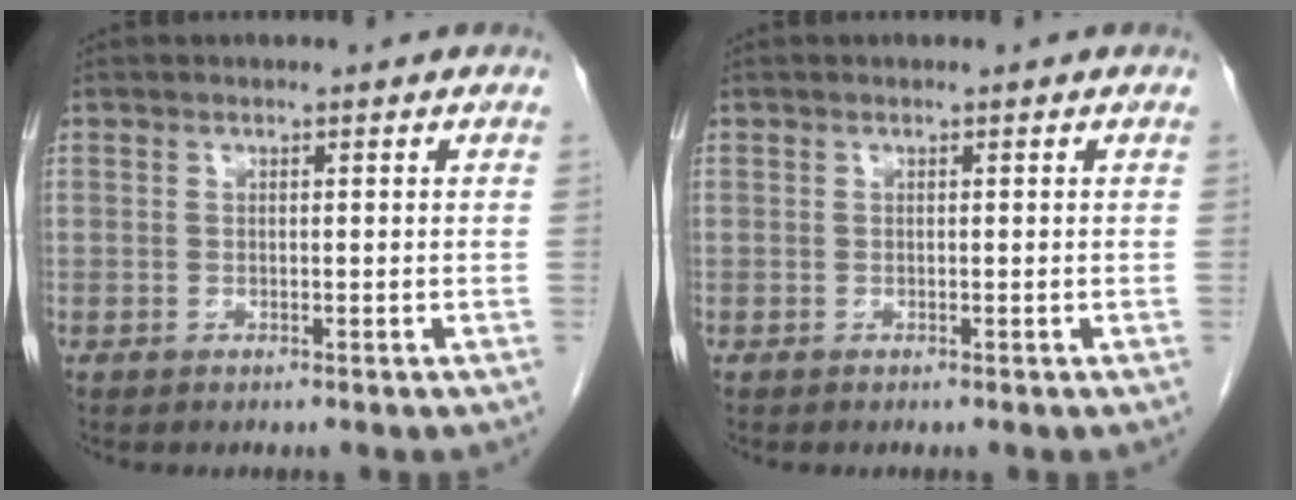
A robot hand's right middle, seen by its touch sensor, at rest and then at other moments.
{"total": 0.0}